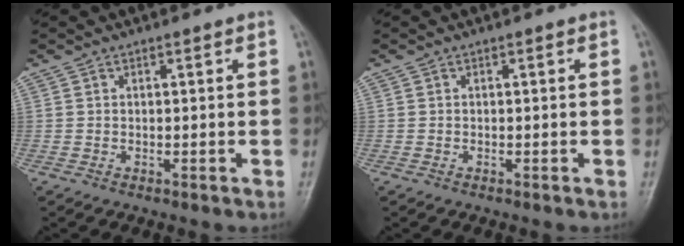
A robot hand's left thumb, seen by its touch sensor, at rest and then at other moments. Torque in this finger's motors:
{"motor_torque": [0.00, 0.00, 0.00, 0.00, 0.00]}